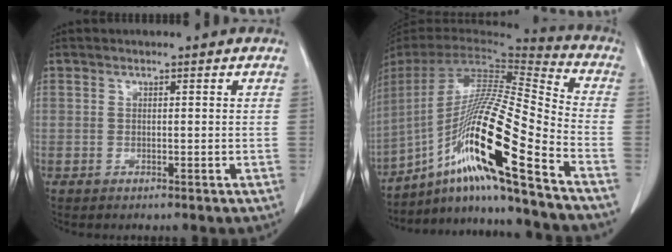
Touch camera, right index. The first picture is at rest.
{"total": 22.3, "force": [-13.3, -0.7, 17.9], "torque": [-0.355, -0.019, -0.251]}